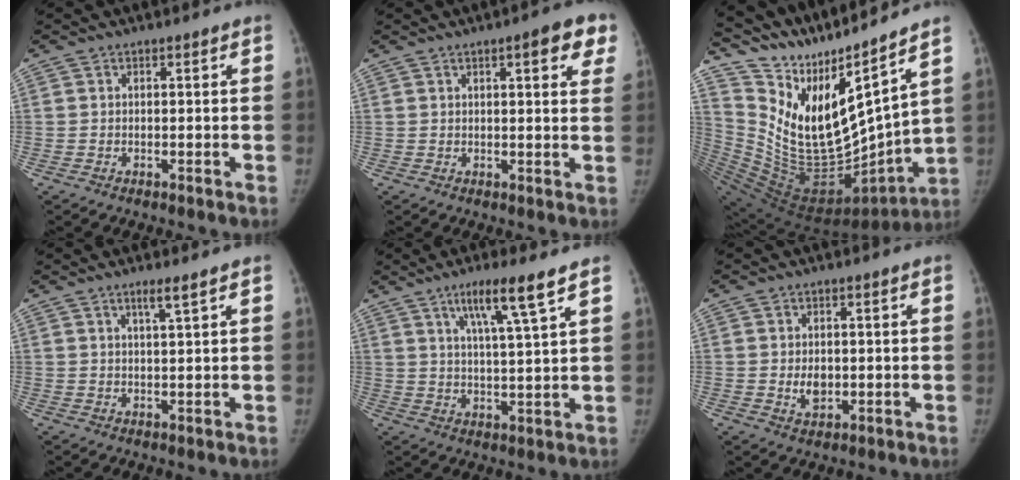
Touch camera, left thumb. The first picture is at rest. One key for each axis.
{"total": 7.6, "fx": 3.9, "fy": 2.1, "fz": 6.2, "tx": -0.047, "ty": -0.009, "tz": 0.040}
{"total": 22.8, "fx": 17.3, "fy": 3.9, "fz": 14.4, "tx": -0.212, "ty": -0.124, "tz": 0.335}
{"total": 2.5, "fx": 1.6, "fy": -0.2, "fz": 1.8, "tx": -0.036, "ty": -0.013, "tz": 0.033}
{"total": 9.0, "fx": 5.4, "fy": 0.0, "fz": 7.2, "tx": -0.126, "ty": -0.028, "tz": 0.096}
{"total": 3.4, "fx": -0.2, "fy": 2.5, "fz": 2.3, "tx": -0.028, "ty": -0.005, "tz": 0.005}